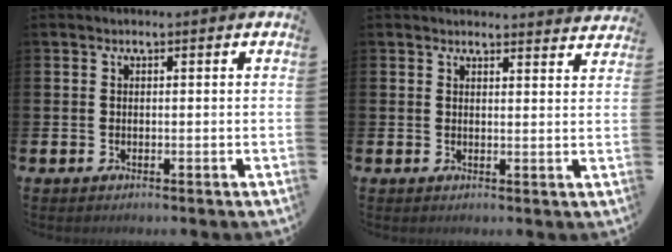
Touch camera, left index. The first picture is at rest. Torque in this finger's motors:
{"motor_torque": [0.86, -1.28, 0.14, 0.00]}